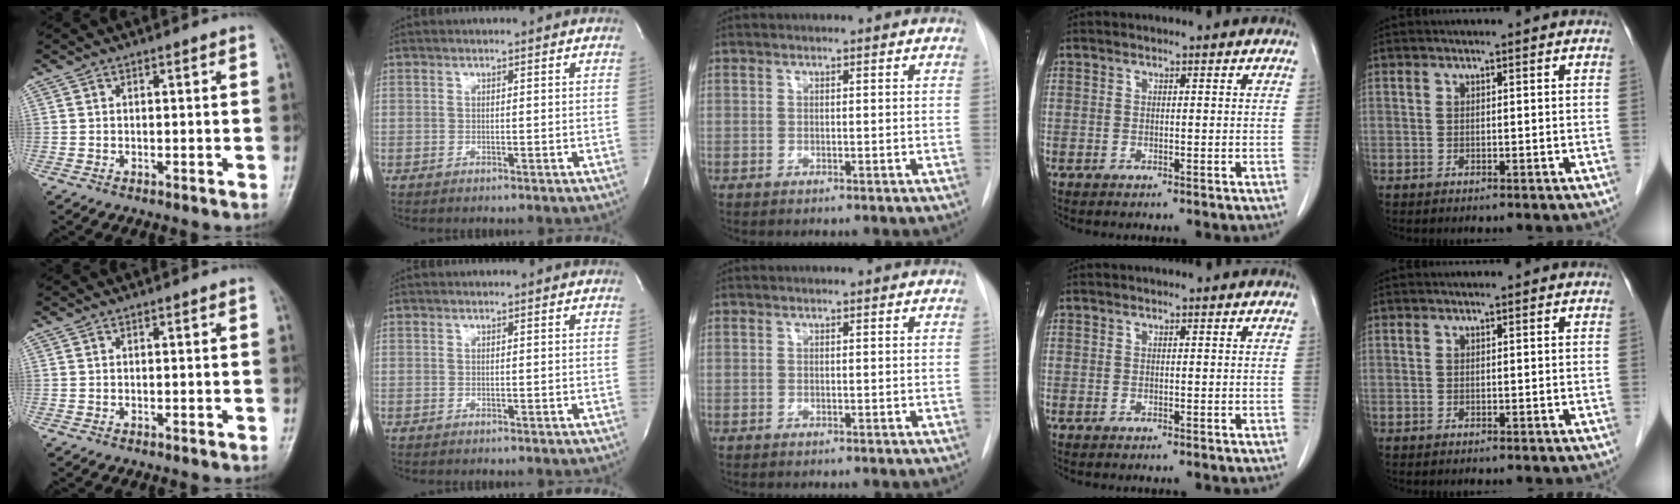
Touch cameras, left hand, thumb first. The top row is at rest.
{}